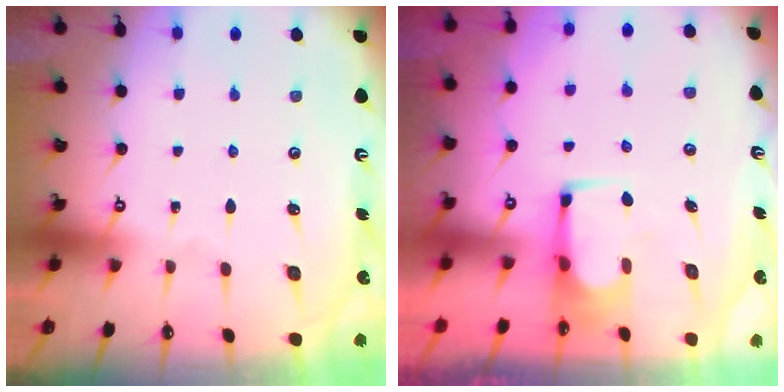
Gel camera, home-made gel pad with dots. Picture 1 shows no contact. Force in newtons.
{"total": 2.1, "press": 2.1, "slide": 0.1}